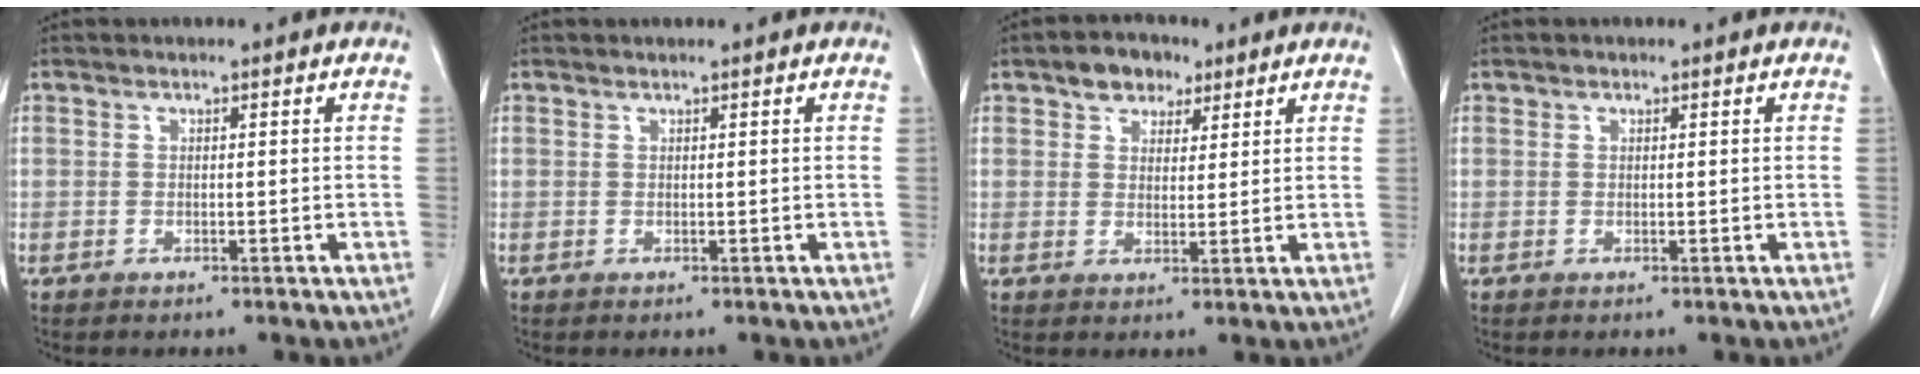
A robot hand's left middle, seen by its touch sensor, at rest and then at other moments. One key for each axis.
{"total": 0.0}
{"total": 4.8, "fx": 3.0, "fy": 3.1, "fz": 2.0, "tx": -0.029, "ty": 0.013, "tz": 0.052}
{"total": 0.0}